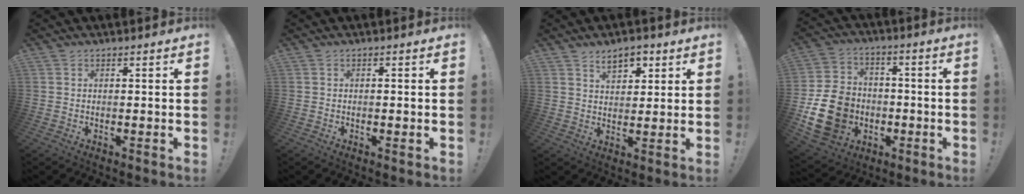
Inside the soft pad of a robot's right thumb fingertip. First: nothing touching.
{"total": 0.7, "force": [-0.1, 0.1, 0.7], "torque": [-0.004, -0.002, -0.004]}
{"total": 6.9, "force": [4.2, 3.9, 3.8], "torque": [-0.050, -0.012, 0.074]}
{"total": 17.6, "force": [-4.6, 14.2, 9.3], "torque": [-0.165, 0.033, -0.069]}